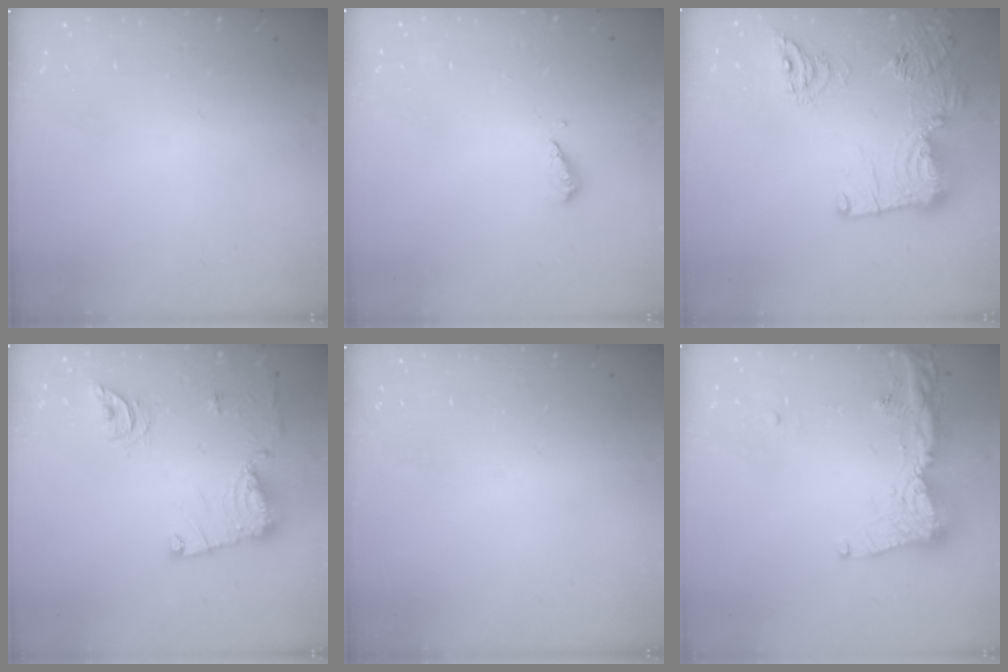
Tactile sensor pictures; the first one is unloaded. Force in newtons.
{"total": 4.4, "press": 4.4, "slide": 0.5}
{"total": 19.1, "press": 18.3, "slide": 5.5}
{"total": 14.2, "press": 14.2, "slide": 1.4}
{"total": 0.0}
{"total": 14.5, "press": 14.4, "slide": 1.7}